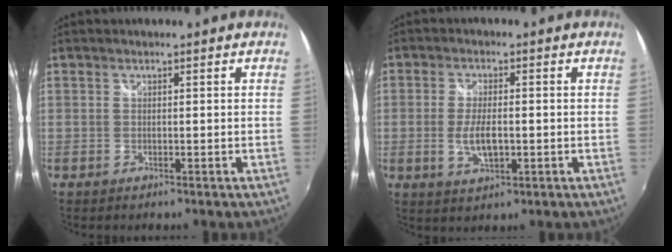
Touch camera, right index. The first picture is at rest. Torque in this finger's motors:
{"motor_torque": [0.14, -0.05, 0.22, 0.05]}